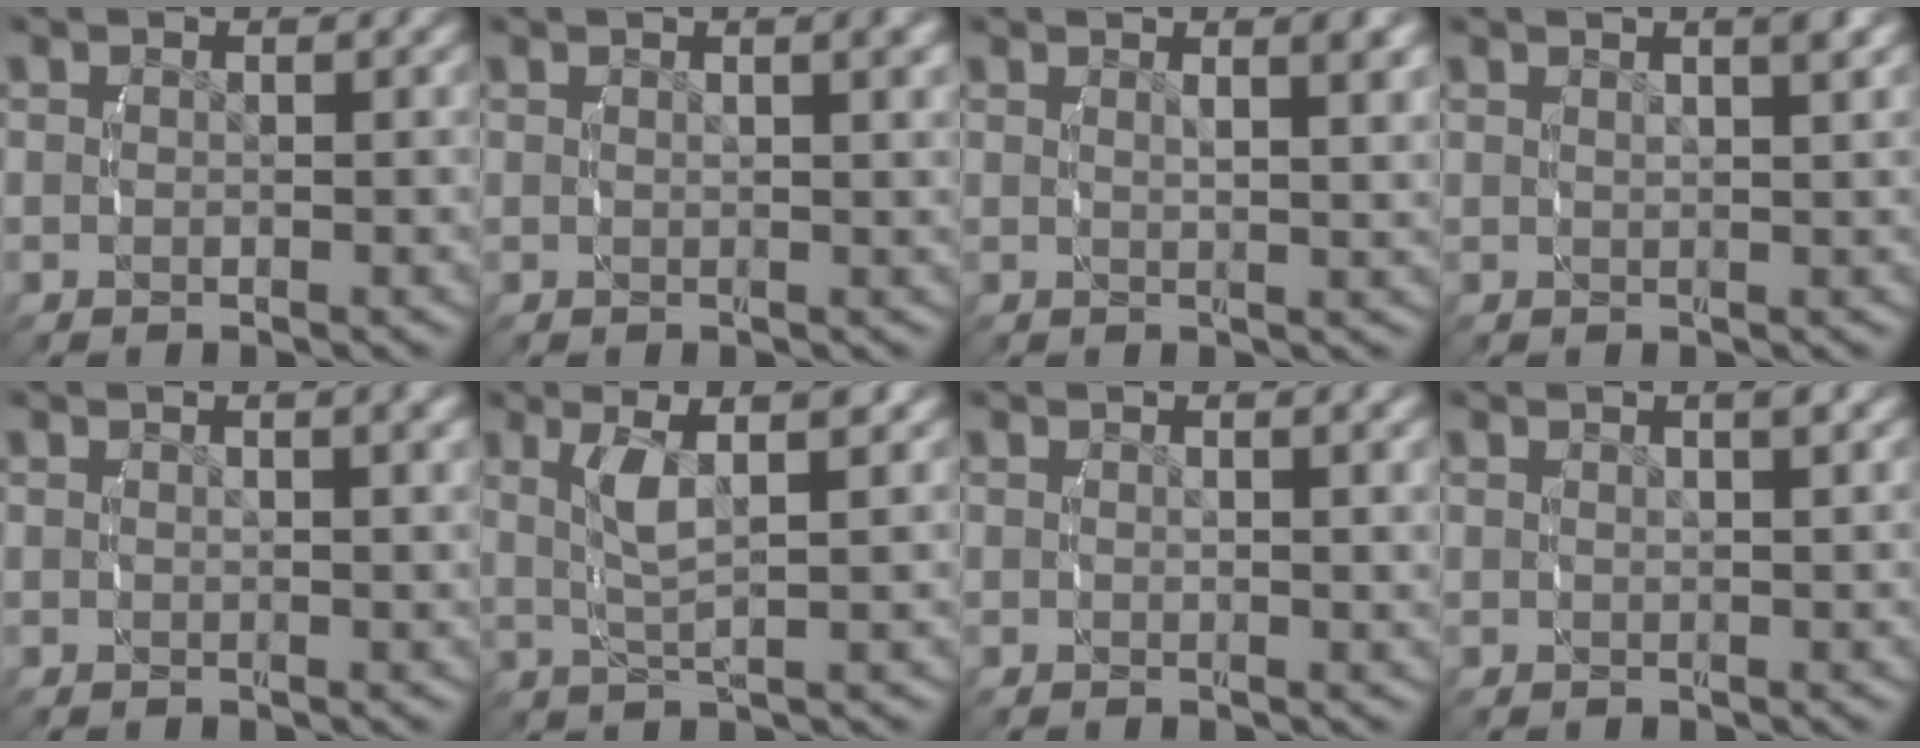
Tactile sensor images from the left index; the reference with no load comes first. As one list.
[{"total": 1.9, "force": [1.0, -0.2, 1.6], "torque": [-0.014, 0.005, 0.020]}, {"total": 2.8, "force": [1.5, -0.2, 2.3], "torque": [-0.024, -0.001, 0.031]}, {"total": 2.5, "force": [1.4, -0.2, 2.0], "torque": [-0.020, 0.009, 0.027]}, {"total": 1.6, "force": [0.9, -0.3, 1.3], "torque": [-0.015, 0.002, 0.018]}, {"total": 3.9, "force": [1.4, 0.5, 3.6], "torque": [-0.071, 0.004, 0.031]}, {"total": 1.5, "force": [0.9, -0.3, 1.2], "torque": [-0.014, -0.001, 0.019]}, {"total": 1.5, "force": [0.9, -0.5, 1.1], "torque": [-0.013, 0.006, 0.020]}]